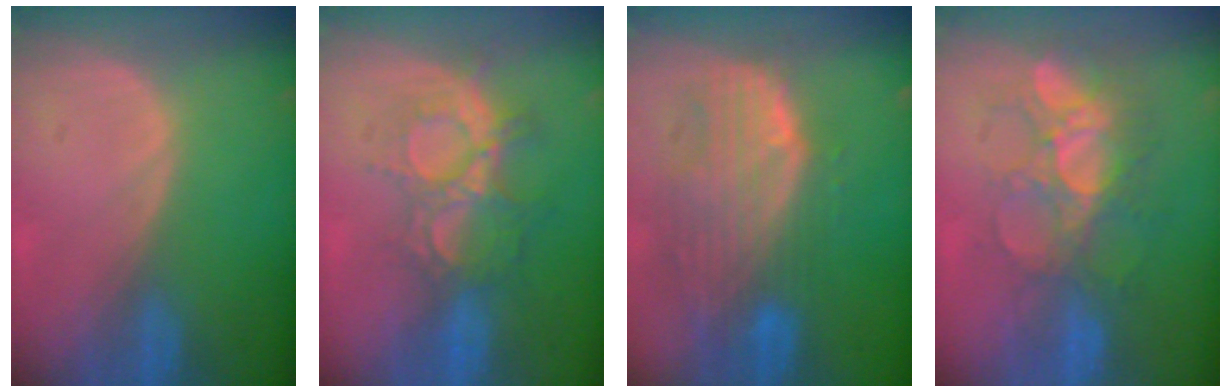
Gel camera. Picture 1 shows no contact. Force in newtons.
{"total": 9.0, "press": 8.0, "slide": 4.0}
{"total": 10.6, "press": 9.1, "slide": 5.4}
{"total": 9.5, "press": 8.5, "slide": 4.2}